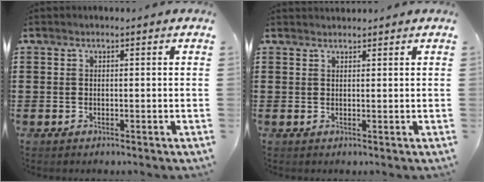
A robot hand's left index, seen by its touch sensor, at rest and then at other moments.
{"total": 1.0, "force": [1.0, 0.1, 0.1], "torque": [-0.003, -0.001, 0.019]}